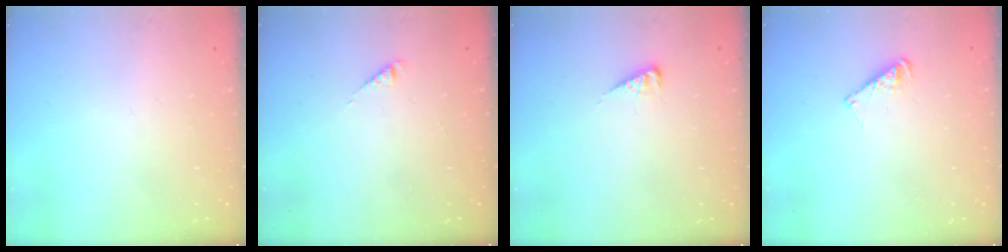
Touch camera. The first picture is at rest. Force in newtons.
{"total": 2.5, "press": 2.4, "slide": 0.4}
{"total": 3.8, "press": 3.7, "slide": 0.5}
{"total": 3.9, "press": 3.9, "slide": 0.4}